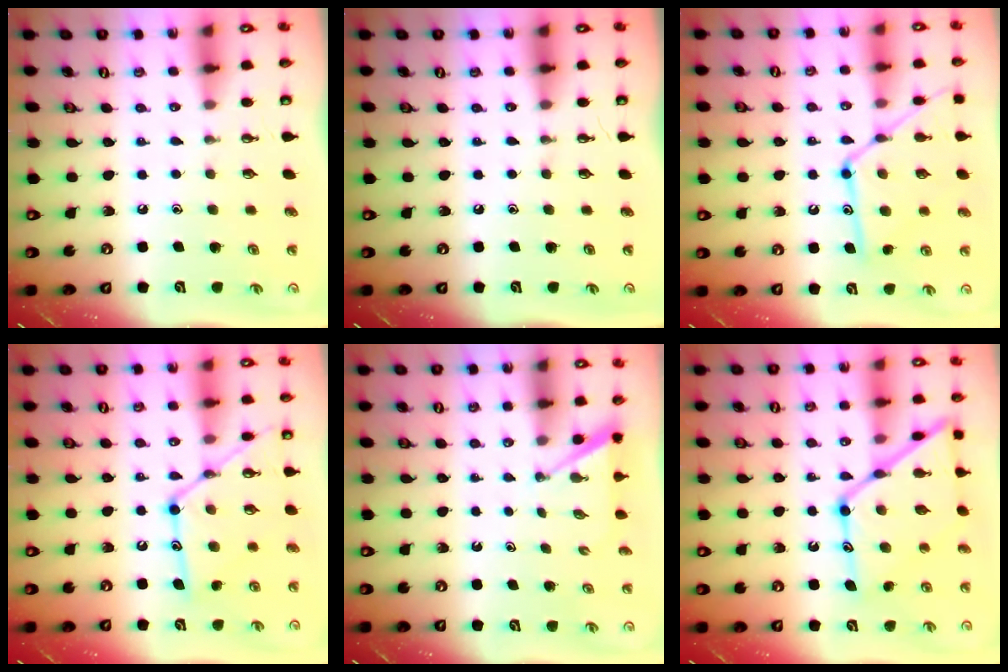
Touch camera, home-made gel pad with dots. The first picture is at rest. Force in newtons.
{"total": 0.0}
{"total": 15.6, "press": 15.5, "slide": 1.2}
{"total": 16.8, "press": 16.7, "slide": 1.6}
{"total": 2.3, "press": 2.3, "slide": 0.3}
{"total": 19.7, "press": 19.7, "slide": 1.6}